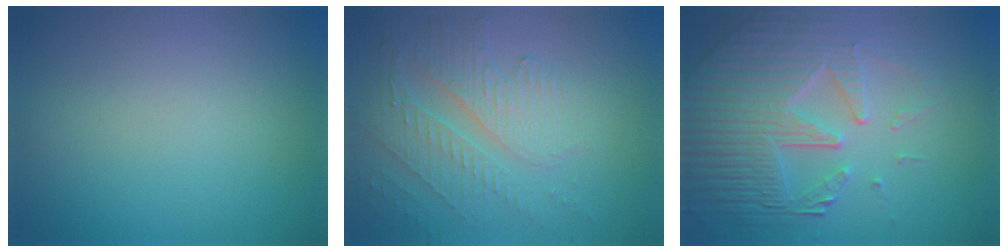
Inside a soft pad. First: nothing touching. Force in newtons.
{"total": 5.5, "press": 3.6, "slide": 4.1}
{"total": 8.2, "press": 5.7, "slide": 5.9}